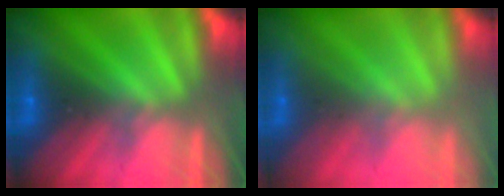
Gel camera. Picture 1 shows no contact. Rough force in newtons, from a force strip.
{"total": 2.6}